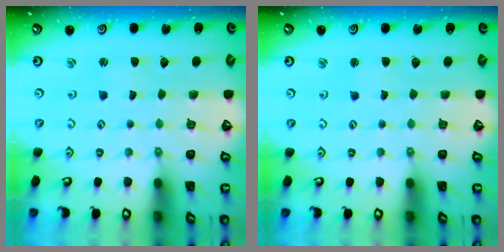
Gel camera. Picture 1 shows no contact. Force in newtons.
{"total": 1.8, "press": 1.7, "slide": 0.3}